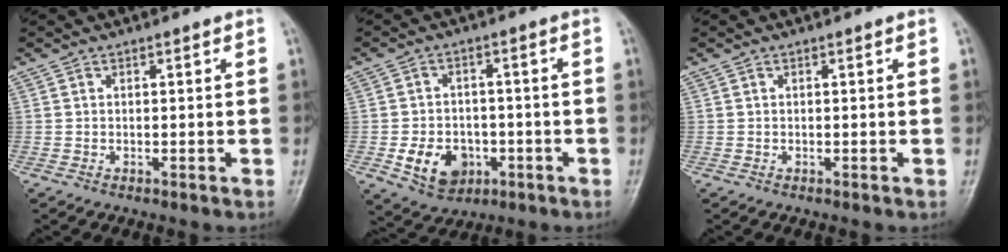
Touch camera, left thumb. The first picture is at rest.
{"total": 8.7, "force": [-2.9, 6.7, 4.7], "torque": [-0.050, 0.014, -0.039]}
{"total": 0.0}